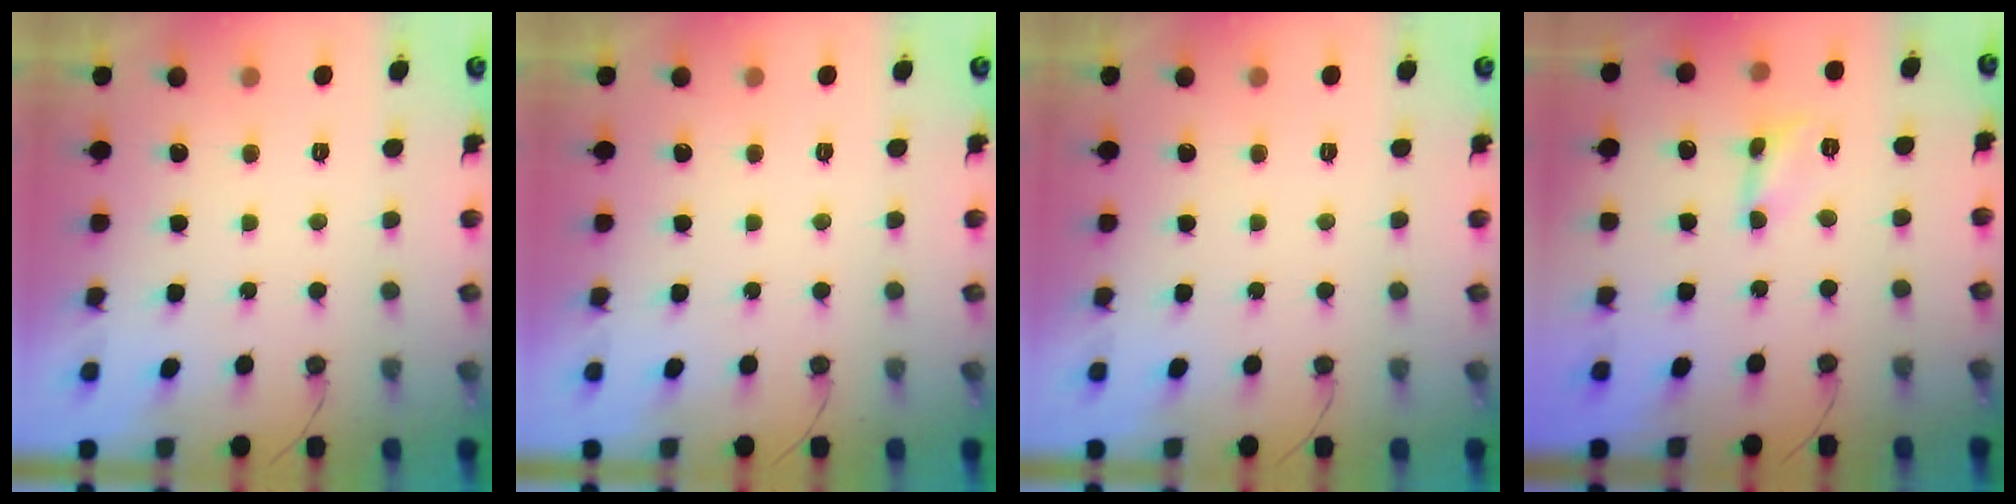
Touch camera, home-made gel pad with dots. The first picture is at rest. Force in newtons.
{"total": 0.0}
{"total": 0.0}
{"total": 2.8, "press": 2.7, "slide": 0.3}